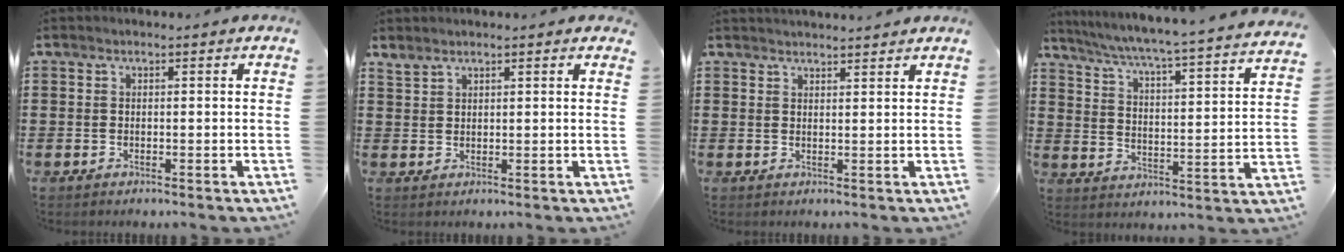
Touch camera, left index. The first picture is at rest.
{"total": 2.2, "force": [1.9, 0.8, 0.6], "torque": [-0.015, 0.003, 0.038]}
{"total": 1.8, "force": [1.8, -0.1, 0.0], "torque": [-0.003, 0.001, 0.035]}
{"total": 4.4, "force": [3.9, -1.0, 1.7], "torque": [-0.054, -0.044, 0.054]}